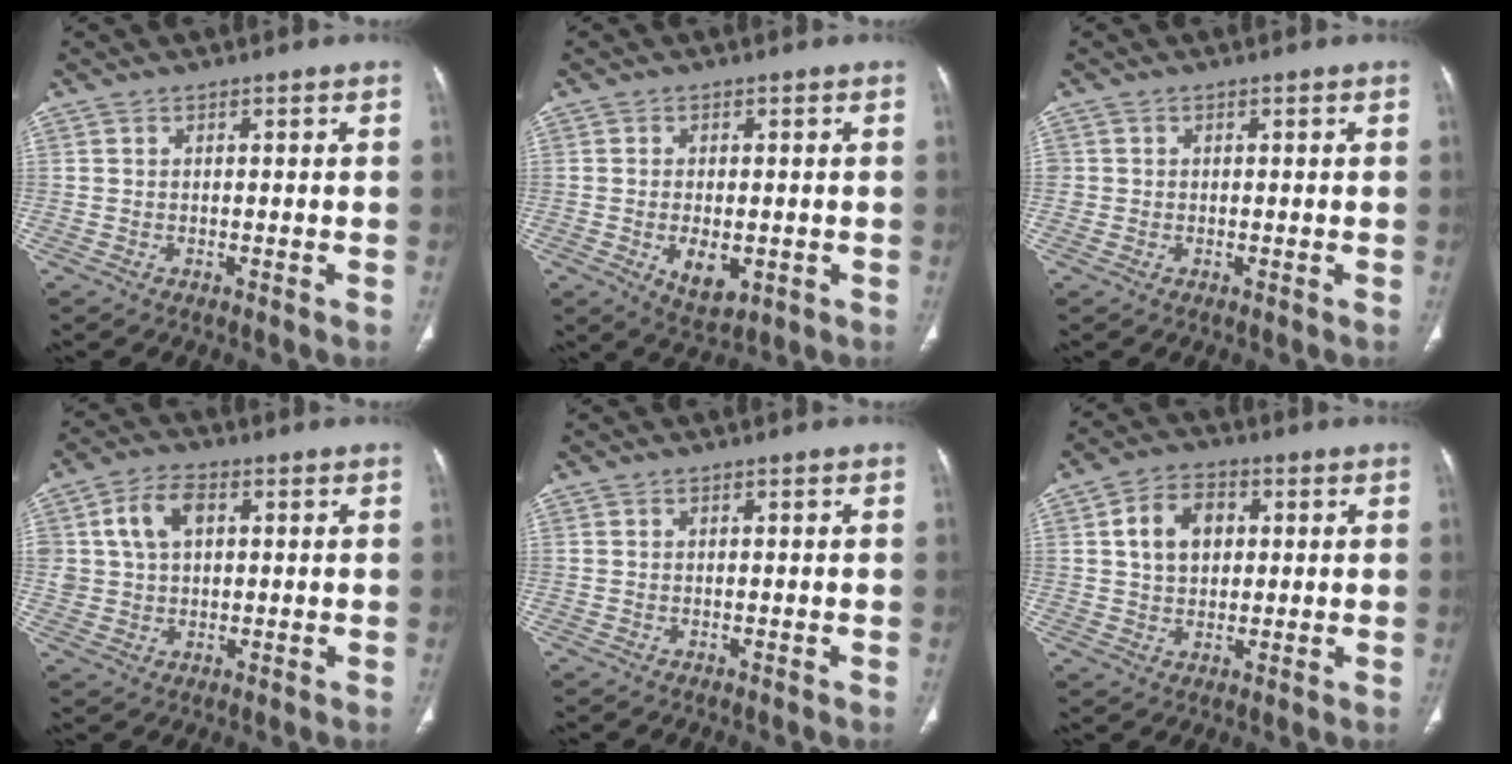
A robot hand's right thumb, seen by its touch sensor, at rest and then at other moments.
{"total": 6.5, "force": [-1.5, 3.6, 5.1], "torque": [-0.073, -0.008, -0.013]}
{"total": 1.1, "force": [0.0, 1.1, 0.1], "torque": [0.007, 0.005, -0.001]}
{"total": 8.0, "force": [2.1, 5.5, 5.3], "torque": [-0.087, 0.005, 0.039]}
{"total": 0.0}
{"total": 8.2, "force": [1.8, 6.0, 5.3], "torque": [-0.067, 0.004, 0.028]}